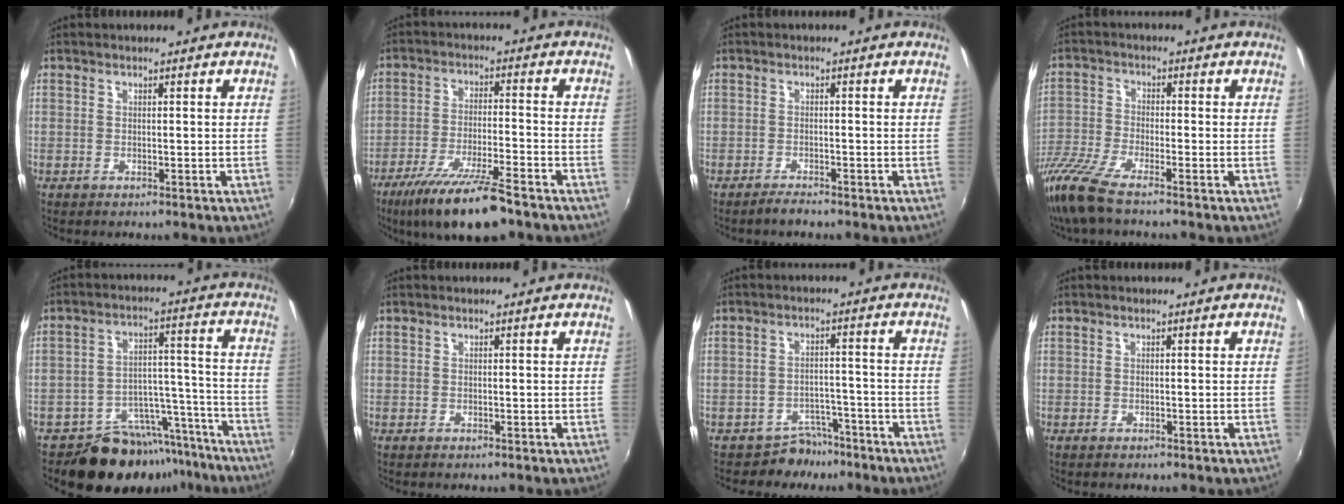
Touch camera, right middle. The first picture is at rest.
{"total": 13.7, "force": [-10.1, 2.1, 9.1], "torque": [-0.182, -0.027, -0.171]}
{"total": 2.0, "force": [-1.9, 0.2, 0.7], "torque": [-0.023, -0.005, -0.038]}
{"total": 9.6, "force": [-7.6, 1.0, 5.8], "torque": [-0.138, -0.026, -0.153]}
{"total": 14.8, "force": [-12.4, 7.6, 2.8], "torque": [-0.048, 0.057, -0.164]}
{"total": 0.0}
{"total": 5.0, "force": [-4.2, 2.8, -0.1], "torque": [0.001, 0.022, -0.063]}
{"total": 0.0}